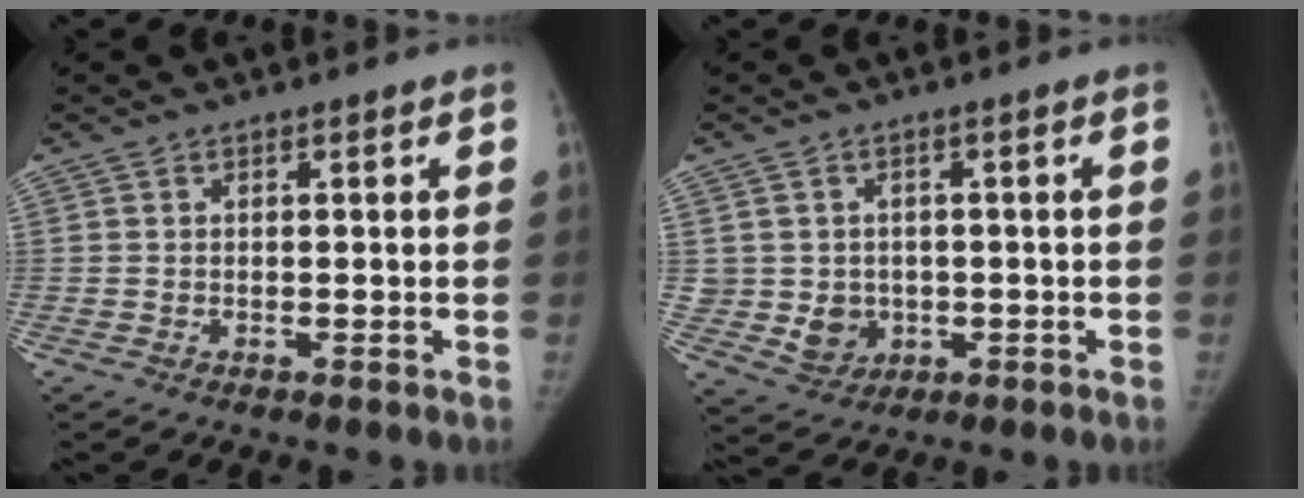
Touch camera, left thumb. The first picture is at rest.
{"total": 6.0, "force": [-0.5, 5.6, 2.1], "torque": [-0.008, 0.004, 0.008]}